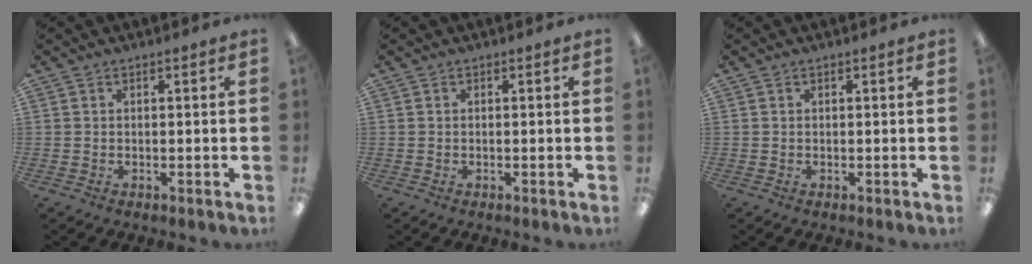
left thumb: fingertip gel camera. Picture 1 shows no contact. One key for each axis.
{"total": 0.0}
{"total": 0.0}